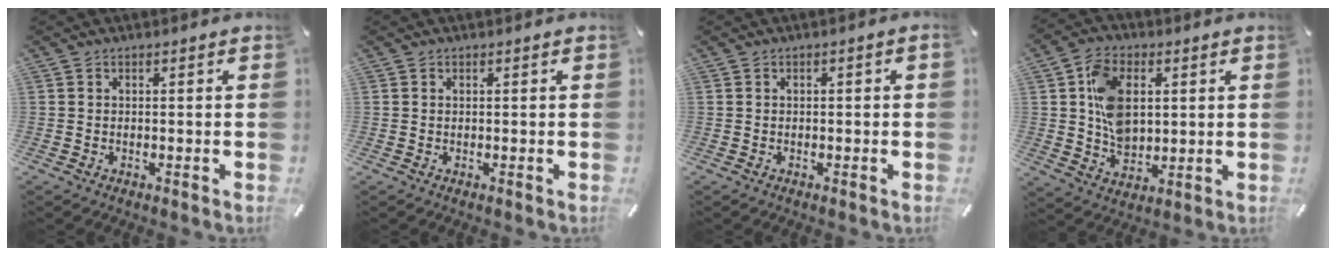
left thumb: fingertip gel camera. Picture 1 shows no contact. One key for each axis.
{"total": 0.0}
{"total": 0.8, "fx": -0.3, "fy": 0.3, "fz": 0.7, "tx": -0.012, "ty": 0.000, "tz": -0.005}
{"total": 11.2, "fx": 2.5, "fy": 8.0, "fz": 7.4, "tx": -0.149, "ty": 0.005, "tz": 0.046}